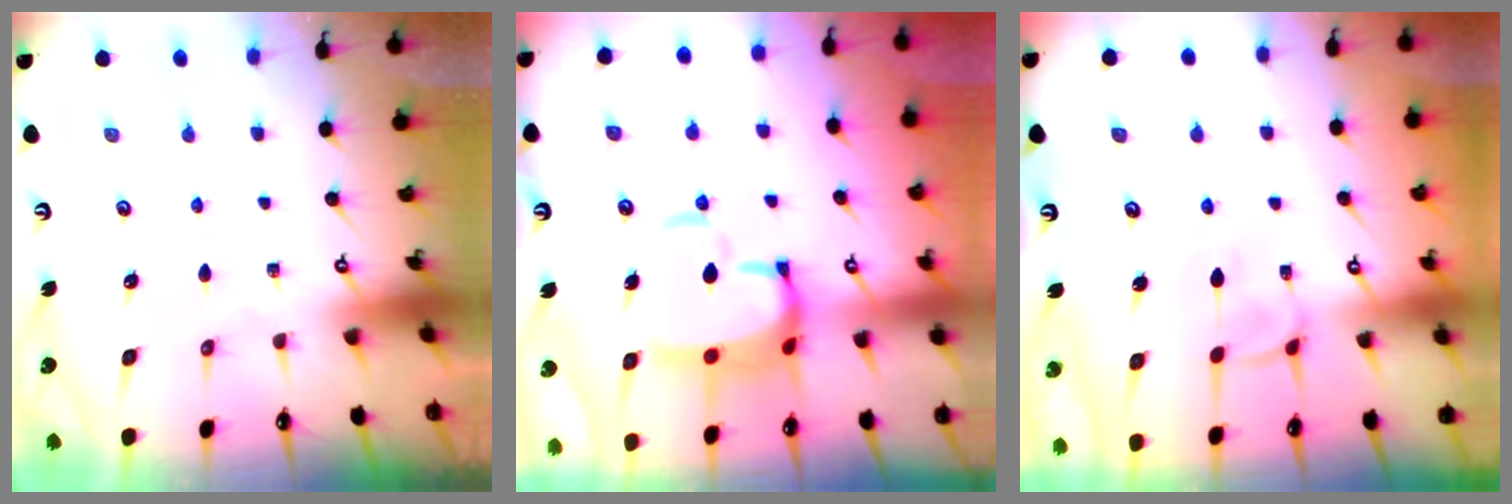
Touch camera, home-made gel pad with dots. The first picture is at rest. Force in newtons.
{"total": 9.4, "press": 9.3, "slide": 1.3}
{"total": 1.9, "press": 1.9, "slide": 0.5}